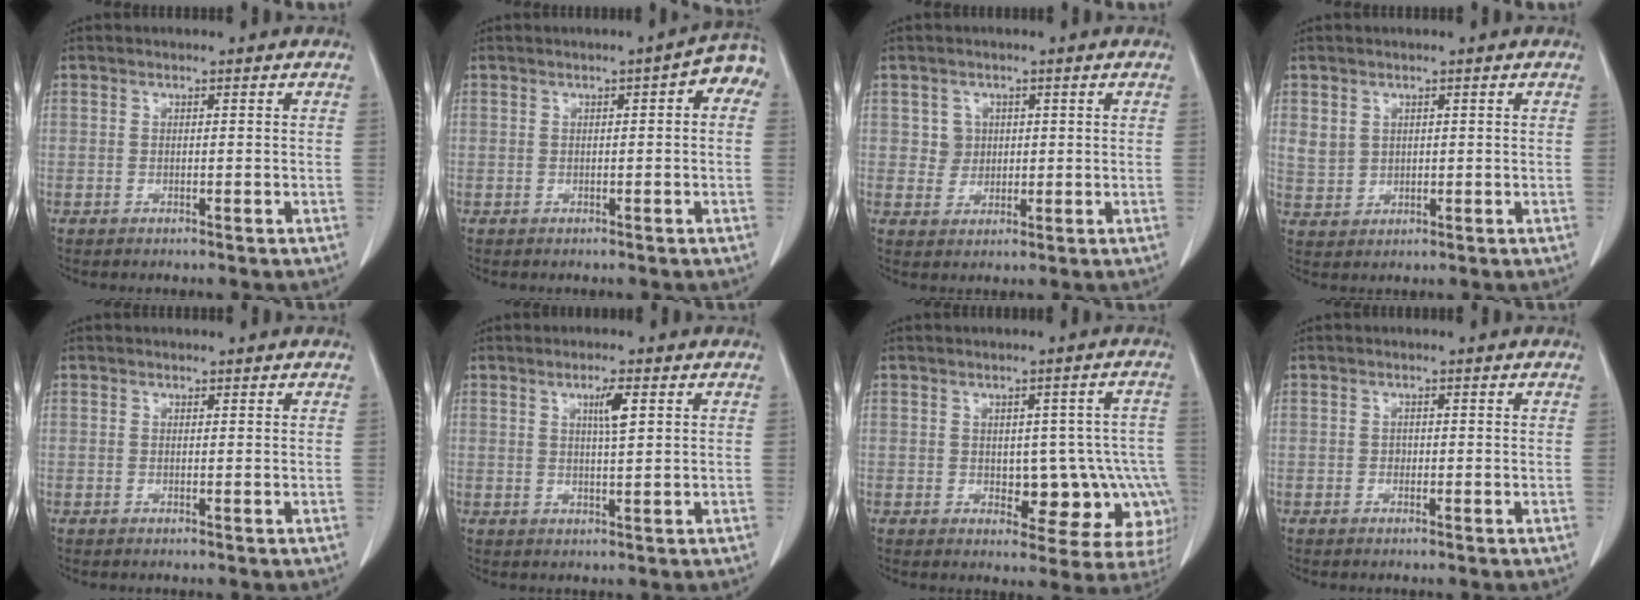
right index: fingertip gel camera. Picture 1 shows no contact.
{"total": 4.2, "force": [0.9, 1.0, 4.0], "torque": [-0.043, 0.015, 0.005]}
{"total": 2.9, "force": [0.8, 2.7, 0.2], "torque": [0.002, 0.003, 0.016]}
{"total": 2.5, "force": [1.5, 1.8, 0.8], "torque": [-0.014, -0.001, 0.038]}
{"total": 0.0}
{"total": 3.4, "force": [1.3, 0.2, 3.1], "torque": [-0.051, -0.001, 0.021]}
{"total": 11.5, "force": [-2.2, 6.4, 9.3], "torque": [-0.078, 0.023, -0.014]}
{"total": 0.6, "force": [-0.1, 0.6, 0.3], "torque": [0.000, 0.003, -0.002]}